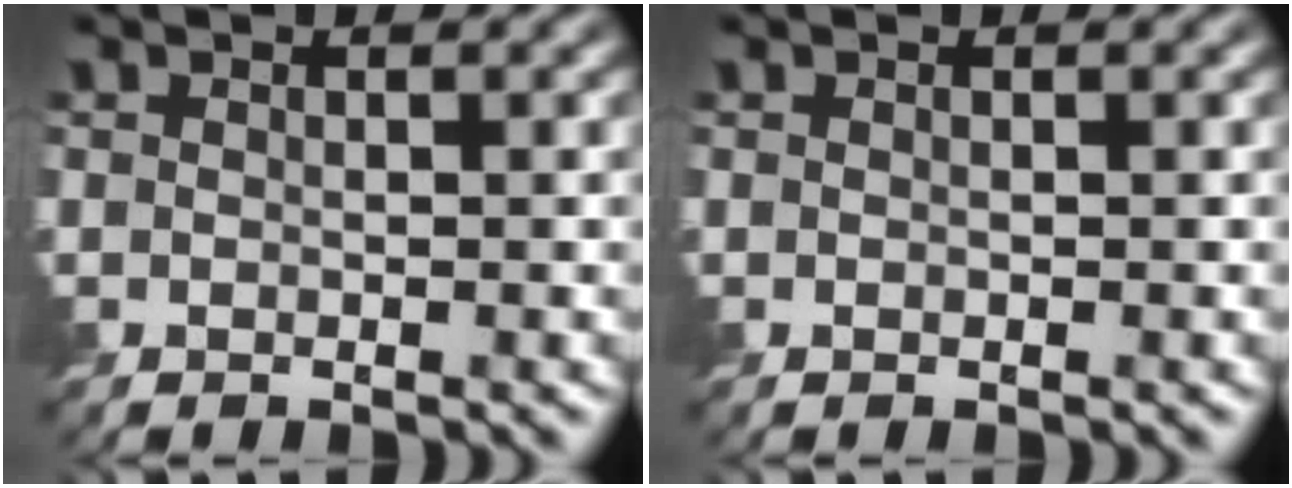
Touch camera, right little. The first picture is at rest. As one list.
[{"total": 0.0}]